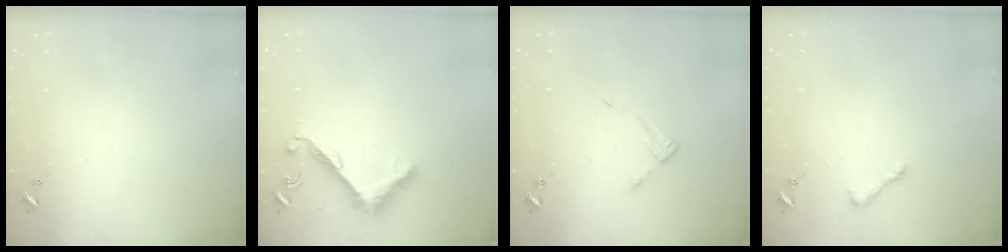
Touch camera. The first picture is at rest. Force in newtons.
{"total": 8.3, "press": 8.2, "slide": 0.5}
{"total": 3.4, "press": 3.4, "slide": 0.4}
{"total": 3.9, "press": 3.9, "slide": 0.3}